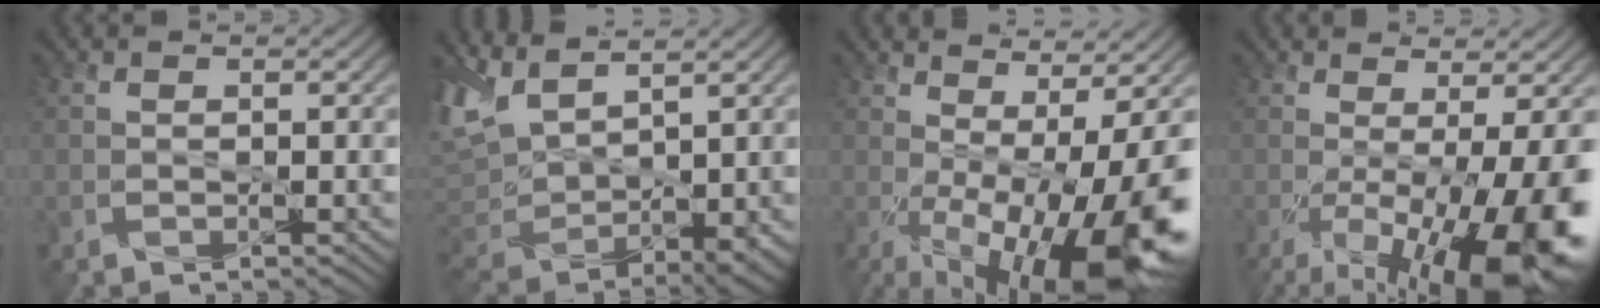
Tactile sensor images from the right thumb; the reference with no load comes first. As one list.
[{"total": 10.2, "force": [5.0, 4.9, 7.4], "torque": [-0.206, 0.001, 0.101]}, {"total": 17.4, "force": [-3.1, 6.5, 15.9], "torque": [-0.232, -0.021, -0.032]}, {"total": 15.7, "force": [-4.5, 5.2, 14.1], "torque": [-0.204, -0.035, -0.040]}]